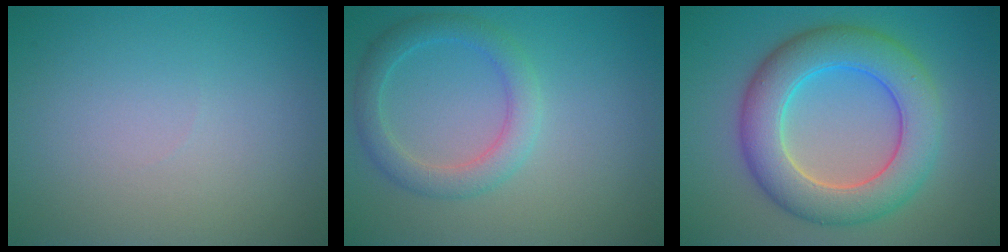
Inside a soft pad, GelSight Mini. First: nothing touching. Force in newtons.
{"total": 3.2, "press": 3.2, "slide": 0.2}
{"total": 7.9, "press": 7.9, "slide": 0.3}